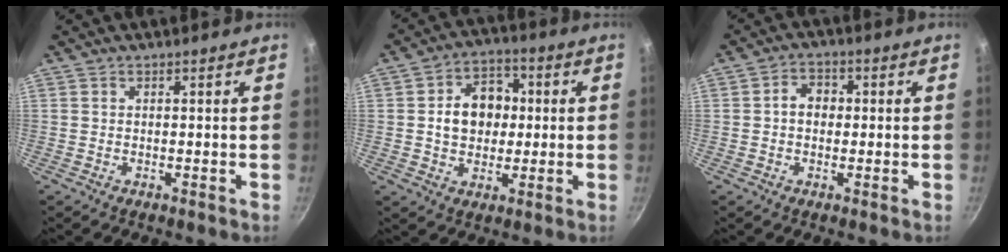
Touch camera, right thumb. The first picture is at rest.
{"total": 10.5, "force": [0.8, 8.2, 6.5], "torque": [-0.064, 0.016, 0.004]}
{"total": 4.4, "force": [0.1, 3.5, 2.6], "torque": [-0.019, 0.013, -0.005]}